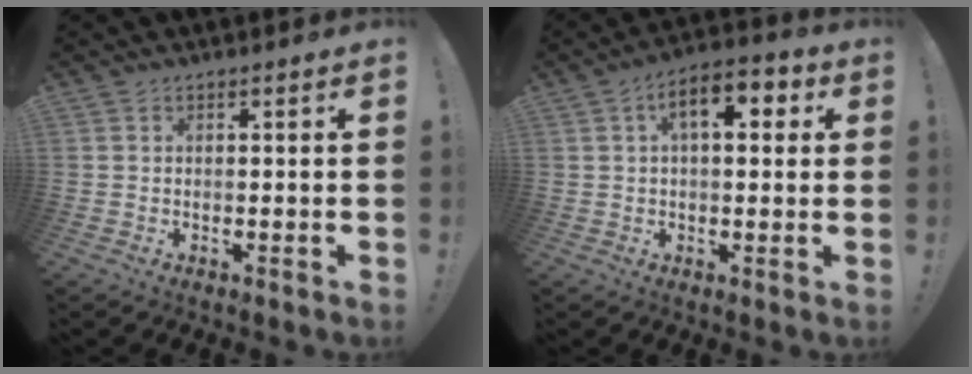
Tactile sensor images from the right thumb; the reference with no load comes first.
{"total": 9.6, "force": [2.7, 4.8, 7.9], "torque": [-0.107, 0.000, 0.040]}